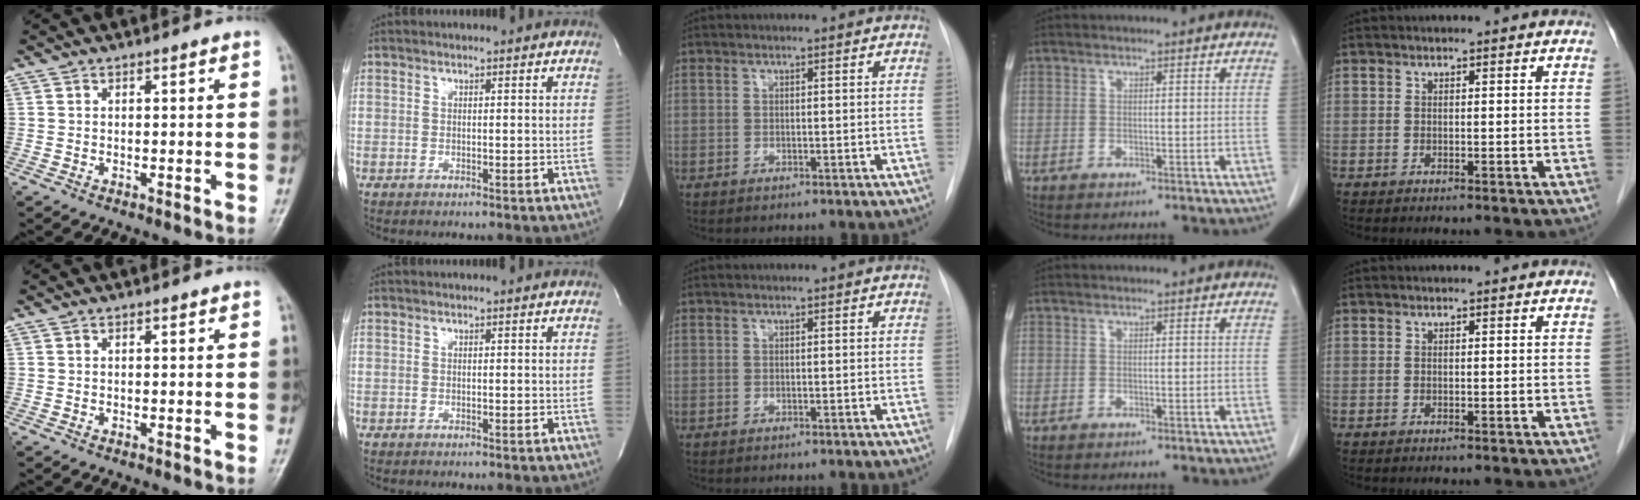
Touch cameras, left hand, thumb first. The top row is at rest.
{}